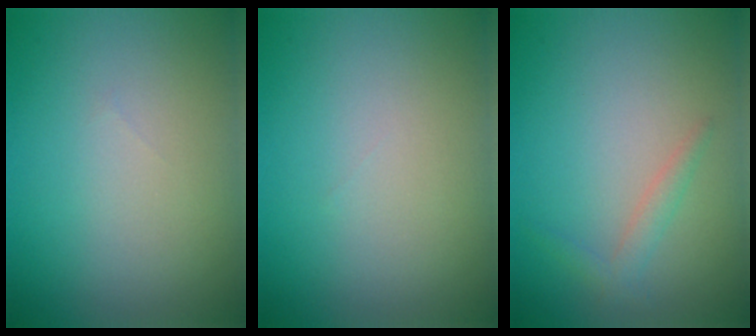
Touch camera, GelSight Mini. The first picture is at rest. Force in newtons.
{"total": 0.0}
{"total": 1.3, "press": 1.3, "slide": 0.0}